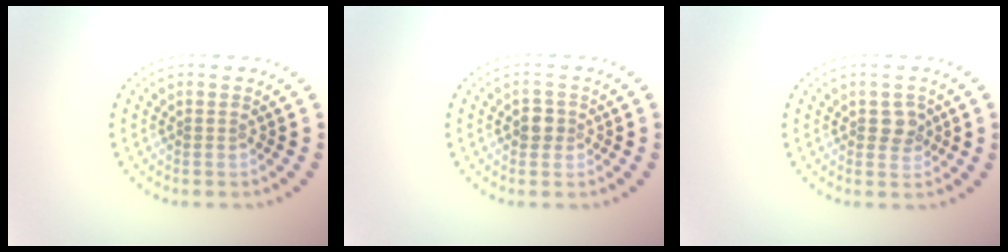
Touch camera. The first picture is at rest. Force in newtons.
{"total": 1.7, "press": 1.5, "slide": 0.7}
{"total": 1.9, "press": 1.8, "slide": 0.6}